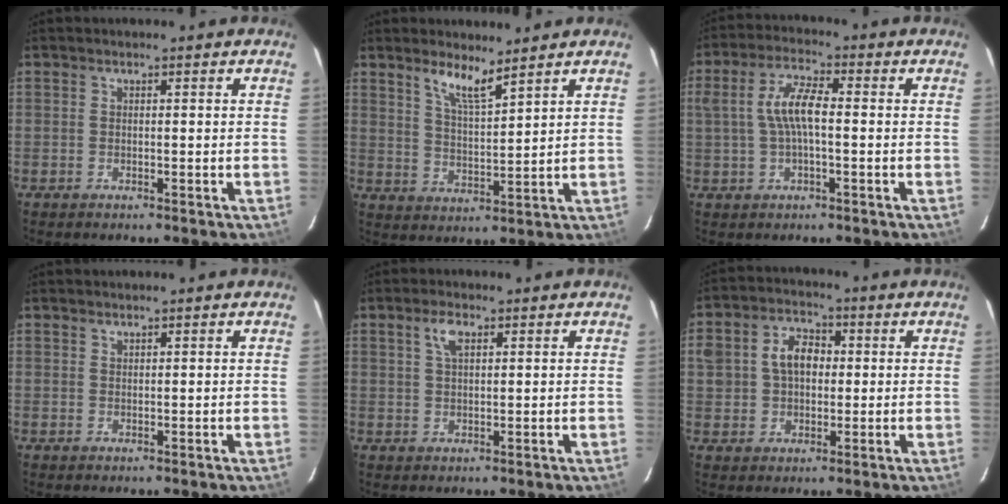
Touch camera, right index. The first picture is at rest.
{"total": 6.0, "force": [4.7, 0.9, 3.7], "torque": [-0.070, -0.006, 0.089]}
{"total": 7.1, "force": [-0.1, 2.4, 6.7], "torque": [-0.131, 0.012, 0.002]}
{"total": 0.5, "force": [0.5, 0.2, 0.0], "torque": [-0.001, 0.002, 0.011]}
{"total": 3.3, "force": [1.6, 1.5, 2.5], "torque": [-0.048, 0.007, 0.030]}
{"total": 7.7, "force": [1.1, 5.8, 5.0], "torque": [-0.098, 0.025, 0.020]}